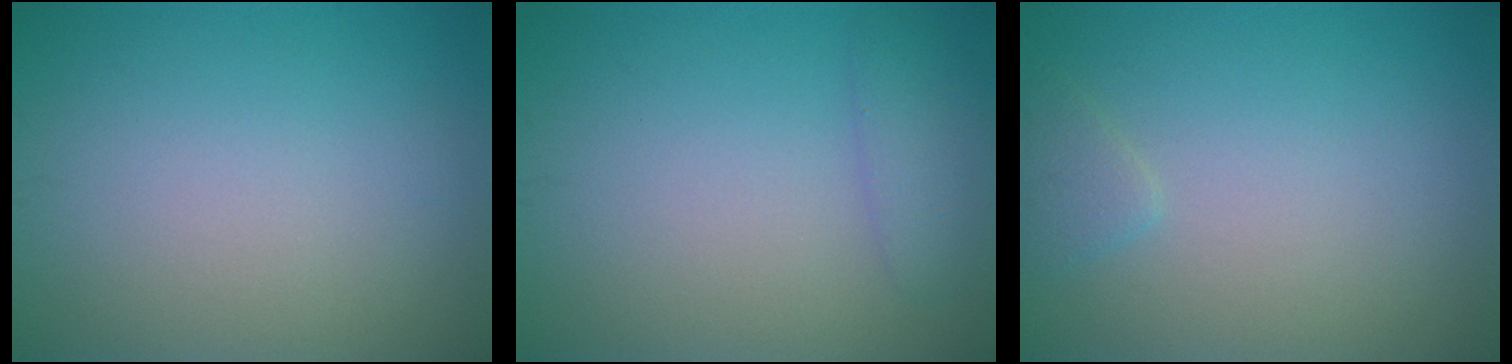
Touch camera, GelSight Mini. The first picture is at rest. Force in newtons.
{"total": 1.7, "press": 1.6, "slide": 0.2}
{"total": 1.1, "press": 1.1, "slide": 0.1}